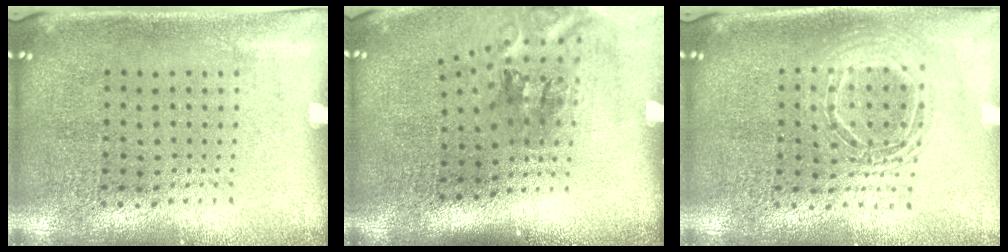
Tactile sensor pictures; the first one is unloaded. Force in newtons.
{"total": 2.1, "press": 1.3, "slide": 1.6}
{"total": 1.7, "press": 1.4, "slide": 0.9}